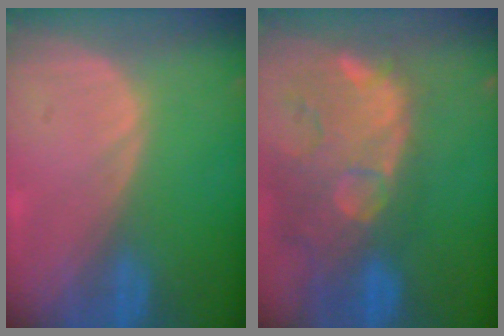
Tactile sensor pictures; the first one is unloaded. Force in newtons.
{"total": 14.4, "press": 11.7, "slide": 8.5}